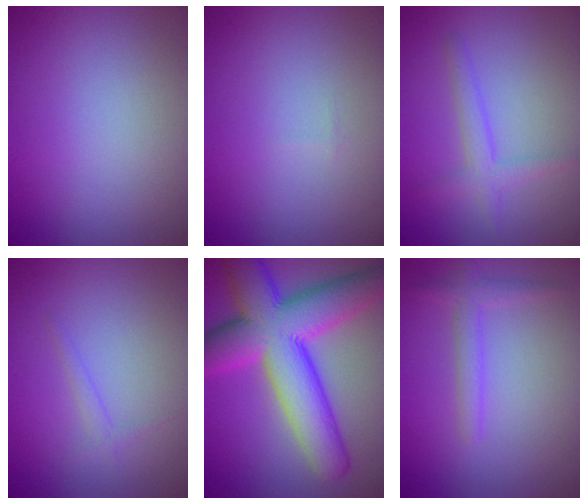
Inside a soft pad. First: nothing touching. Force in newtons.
{"total": 0.0}
{"total": 2.3, "press": 2.3, "slide": 0.1}
{"total": 1.0, "press": 1.0, "slide": 0.1}
{"total": 12.5, "press": 12.5, "slide": 0.2}
{"total": 1.9, "press": 1.9, "slide": 0.1}